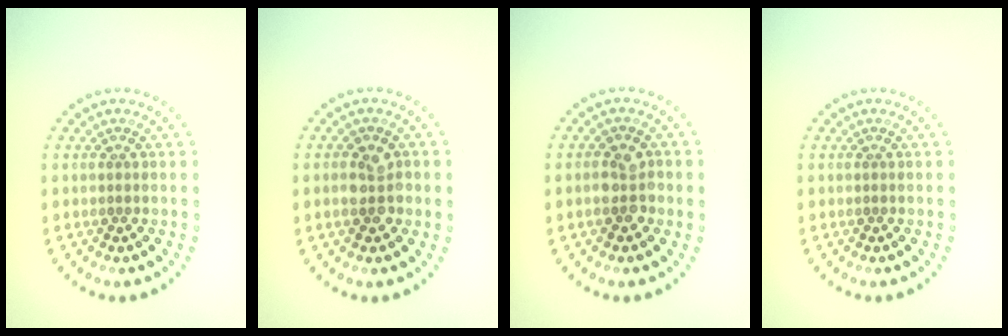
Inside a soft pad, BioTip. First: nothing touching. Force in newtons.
{"total": 2.5, "press": 2.4, "slide": 0.4}
{"total": 2.5, "press": 2.5, "slide": 0.6}
{"total": 0.0}